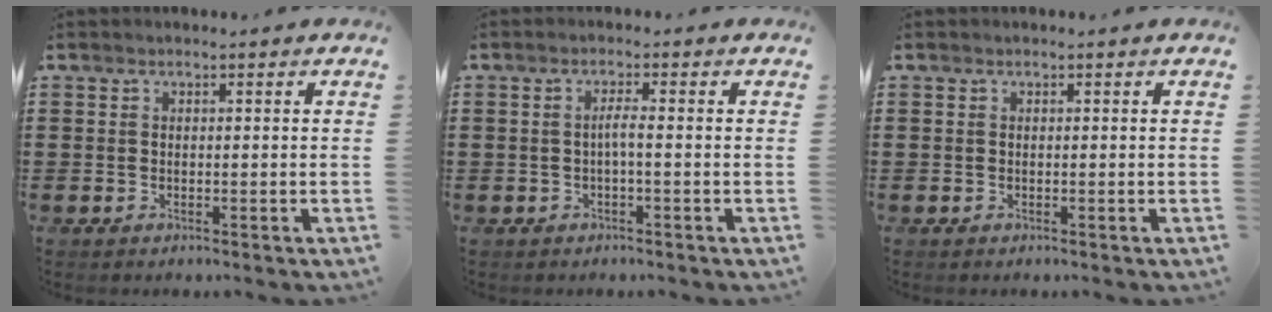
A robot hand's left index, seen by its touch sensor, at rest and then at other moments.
{"total": 2.0, "force": [-0.4, -0.1, 1.9], "torque": [-0.037, -0.001, -0.010]}
{"total": 0.0}